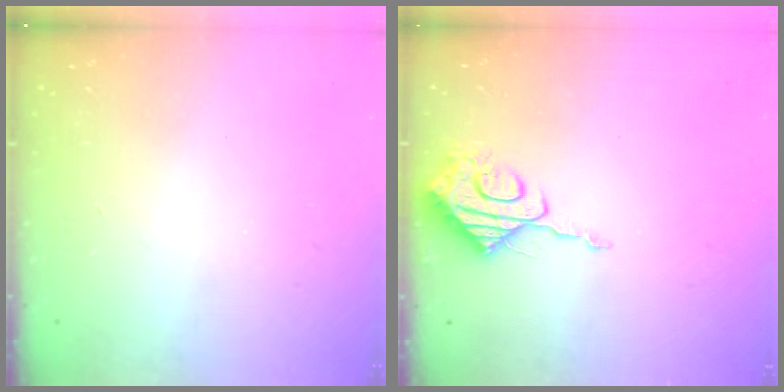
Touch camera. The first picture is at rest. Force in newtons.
{"total": 9.0, "press": 9.0, "slide": 0.4}